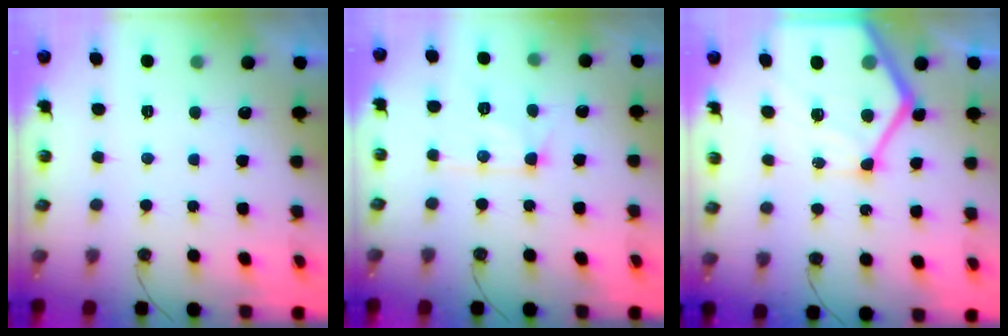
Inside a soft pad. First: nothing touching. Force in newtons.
{"total": 10.8, "press": 10.8, "slide": 0.4}
{"total": 18.9, "press": 18.8, "slide": 1.9}